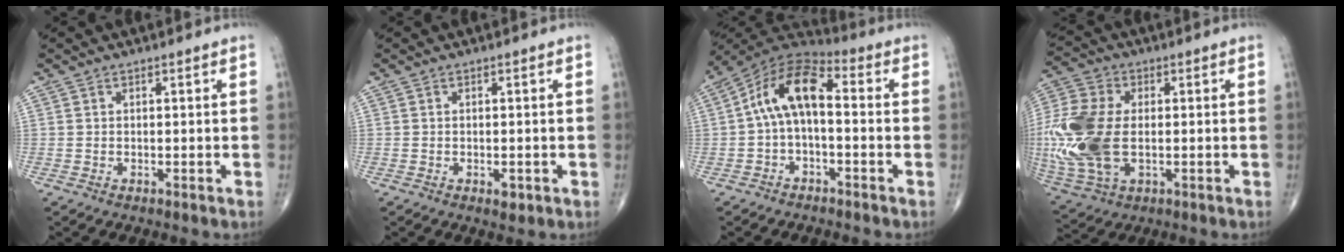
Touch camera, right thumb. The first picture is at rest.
{"total": 1.8, "force": [-0.6, 0.8, 1.4], "torque": [-0.016, -0.001, -0.008]}
{"total": 11.5, "force": [0.1, 5.9, 9.9], "torque": [-0.169, 0.045, -0.013]}
{"total": 19.9, "force": [-1.1, 12.0, 15.8], "torque": [-0.392, -0.008, -0.013]}